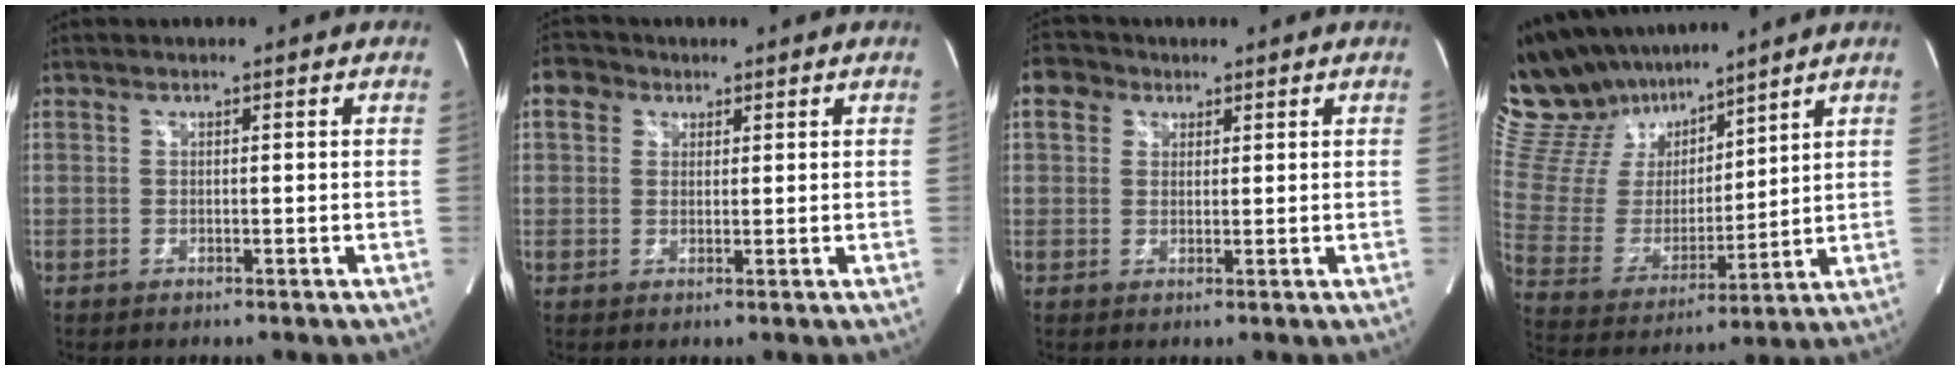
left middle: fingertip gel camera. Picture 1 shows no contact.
{"total": 3.6, "force": [1.7, 3.0, 1.0], "torque": [-0.024, 0.015, 0.032]}
{"total": 3.9, "force": [1.9, 3.2, 1.1], "torque": [-0.028, 0.018, 0.037]}
{"total": 18.5, "force": [15.9, 7.0, 6.6], "torque": [-0.137, 0.034, 0.307]}